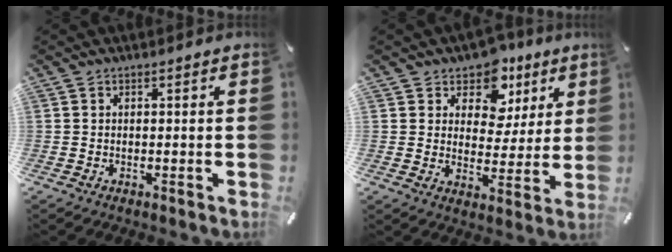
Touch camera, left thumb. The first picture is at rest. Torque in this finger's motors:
{"motor_torque": [0.22, 0.17, 0.15, 0.09, 0.03]}